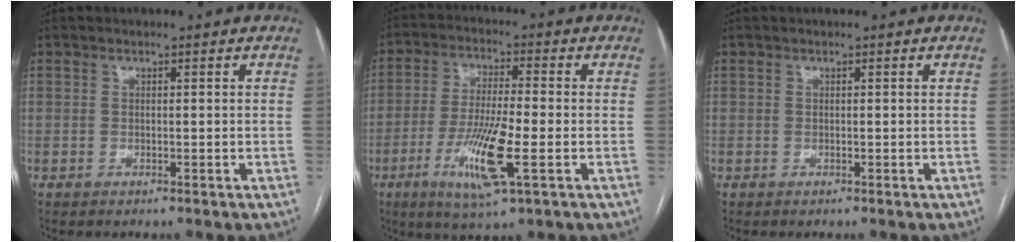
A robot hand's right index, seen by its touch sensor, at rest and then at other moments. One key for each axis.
{"total": 10.9, "fx": -3.7, "fy": 0.8, "fz": 10.3, "tx": -0.201, "ty": -0.018, "tz": -0.067}
{"total": 0.0}